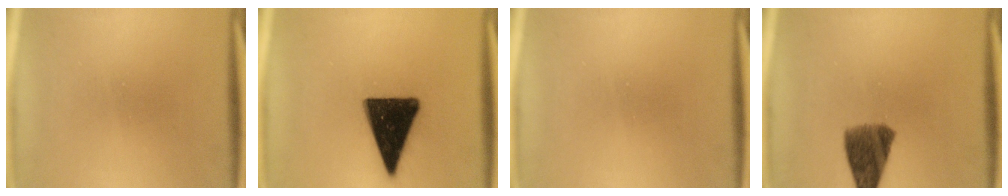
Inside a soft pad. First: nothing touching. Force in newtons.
{"total": 15.8}
{"total": 0.0}
{"total": 8.2}